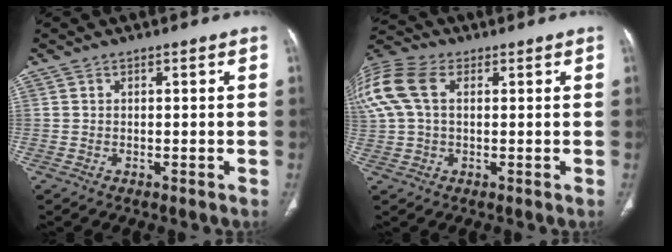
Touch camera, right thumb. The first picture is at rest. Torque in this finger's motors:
{"motor_torque": [0.32, 2.11, 0.79, -0.66, 0.29]}